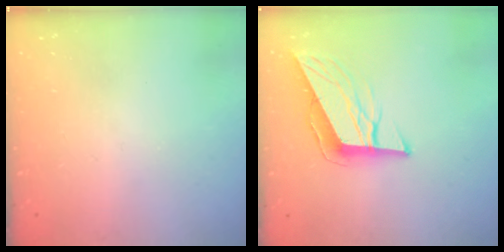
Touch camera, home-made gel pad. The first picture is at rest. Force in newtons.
{"total": 10.5, "press": 10.3, "slide": 1.7}